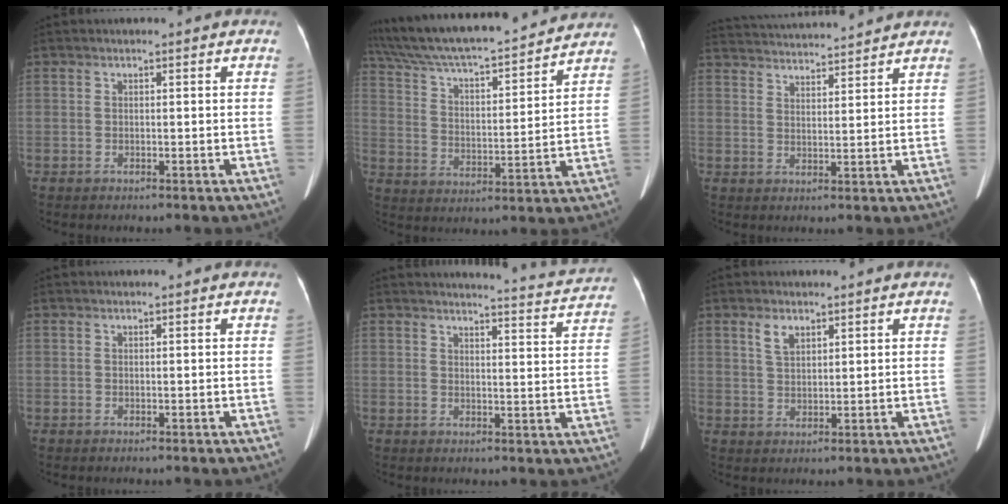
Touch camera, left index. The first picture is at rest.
{"total": 22.2, "force": [20.1, 2.4, 9.1], "torque": [-0.162, 0.006, 0.305]}
{"total": 15.1, "force": [14.4, 0.8, 4.3], "torque": [-0.083, 0.019, 0.218]}
{"total": 0.0}
{"total": 9.7, "force": [9.6, -0.8, 0.9], "torque": [-0.014, -0.053, 0.103]}
{"total": 3.2, "force": [1.9, 1.5, 2.0], "torque": [-0.042, -0.002, 0.047]}